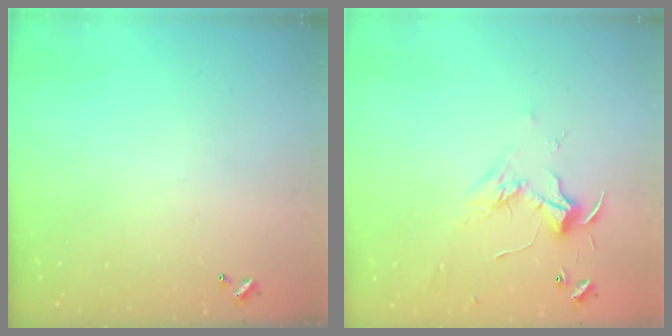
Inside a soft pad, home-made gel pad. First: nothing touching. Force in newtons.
{"total": 1.3, "press": 1.2, "slide": 0.3}